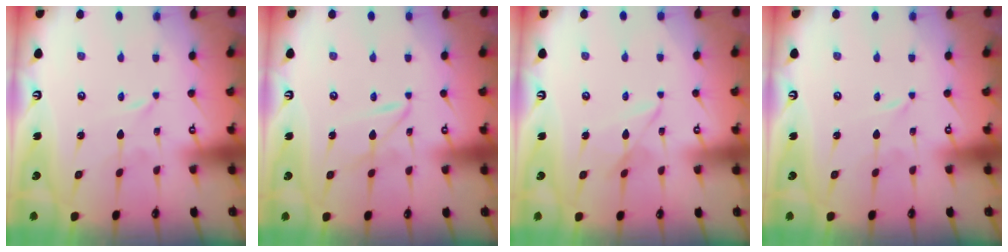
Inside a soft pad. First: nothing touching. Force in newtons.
{"total": 3.8, "press": 3.8, "slide": 0.4}
{"total": 4.5, "press": 4.5, "slide": 0.3}
{"total": 0.0}